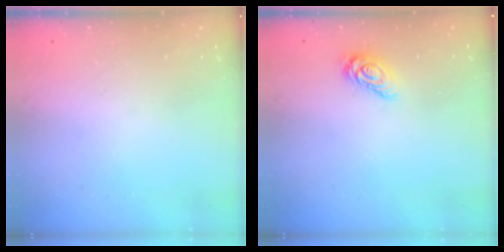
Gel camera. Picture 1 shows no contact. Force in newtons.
{"total": 8.0, "press": 8.0, "slide": 0.3}